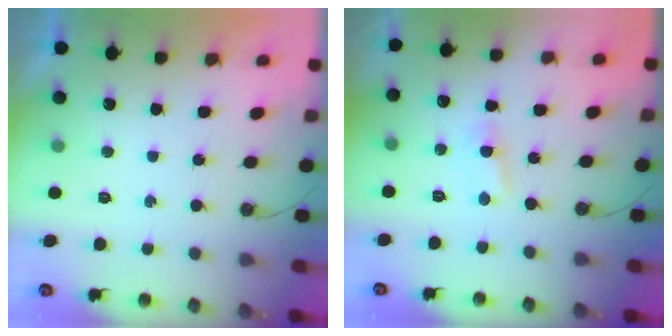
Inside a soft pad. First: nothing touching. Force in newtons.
{"total": 2.7, "press": 2.7, "slide": 0.3}